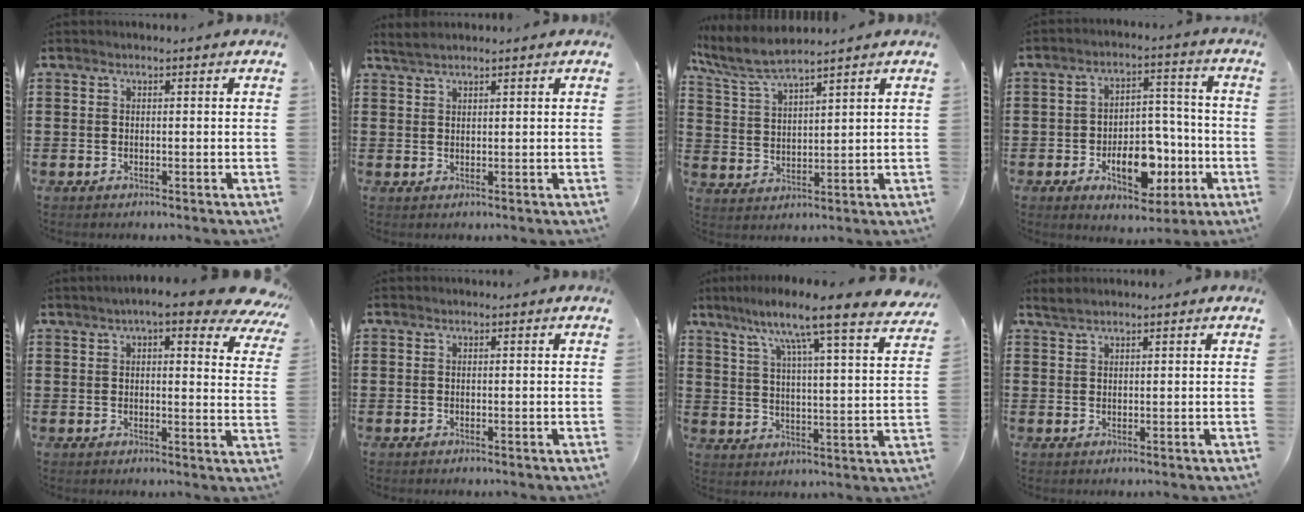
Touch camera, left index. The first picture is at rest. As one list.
[{"total": 1.7, "force": [1.5, 0.1, 0.8], "torque": [-0.018, 0.000, 0.029]}, {"total": 6.0, "force": [5.3, 0.5, 2.7], "torque": [-0.073, -0.022, 0.094]}, {"total": 9.9, "force": [-3.5, 5.7, 7.3], "torque": [-0.107, 0.012, -0.055]}, {"total": 7.5, "force": [5.8, 0.8, 4.7], "torque": [-0.082, -0.018, 0.099]}, {"total": 0.0}, {"total": 9.3, "force": [7.9, -0.7, 4.9], "torque": [-0.105, -0.063, 0.118]}, {"total": 1.5, "force": [1.4, 0.1, 0.7], "torque": [-0.016, 0.001, 0.026]}]